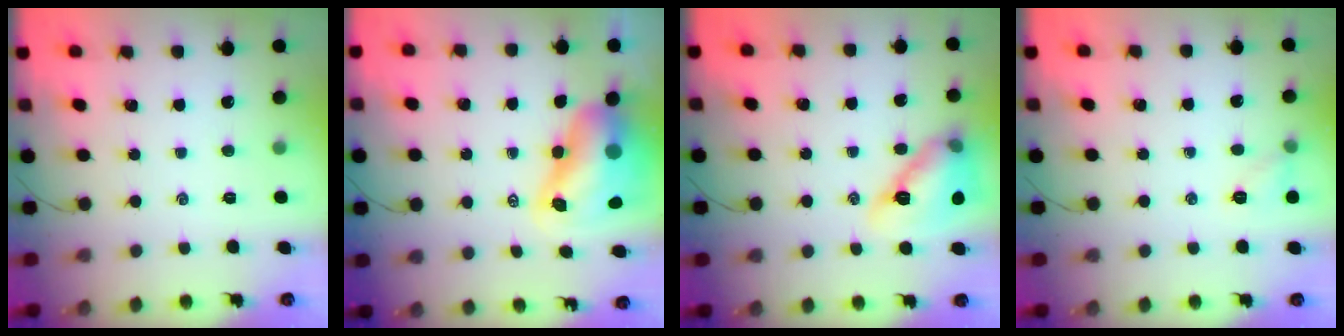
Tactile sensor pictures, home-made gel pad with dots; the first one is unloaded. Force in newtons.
{"total": 12.0, "press": 11.5, "slide": 3.6}
{"total": 14.4, "press": 13.8, "slide": 4.1}
{"total": 6.3, "press": 6.2, "slide": 1.0}